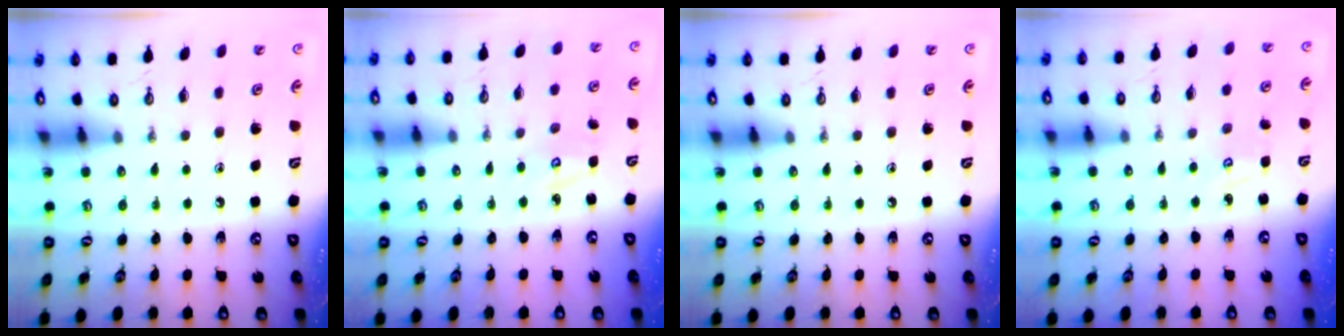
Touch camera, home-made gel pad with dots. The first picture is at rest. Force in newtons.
{"total": 3.9, "press": 3.9, "slide": 0.2}
{"total": 0.0}
{"total": 2.9, "press": 2.9, "slide": 0.3}